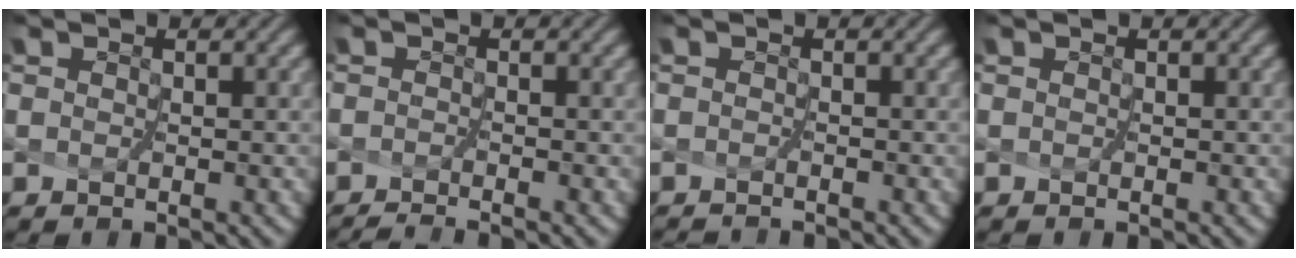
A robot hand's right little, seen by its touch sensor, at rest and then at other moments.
{"total": 1.9, "force": [-1.8, -0.6, 0.4], "torque": [-0.014, -0.010, -0.035]}
{"total": 1.4, "force": [-1.2, -0.6, -0.4], "torque": [-0.002, -0.012, -0.021]}
{"total": 0.0}